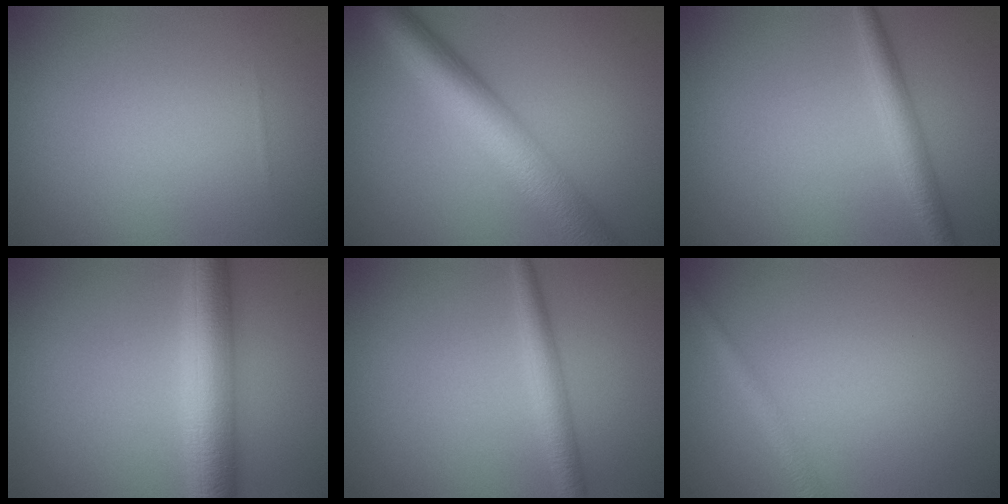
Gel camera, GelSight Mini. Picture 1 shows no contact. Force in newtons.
{"total": 7.9, "press": 7.9, "slide": 0.2}
{"total": 2.7, "press": 2.7, "slide": 0.1}
{"total": 6.6, "press": 6.6, "slide": 0.0}
{"total": 2.4, "press": 2.4, "slide": 0.1}
{"total": 1.5, "press": 1.5, "slide": 0.1}